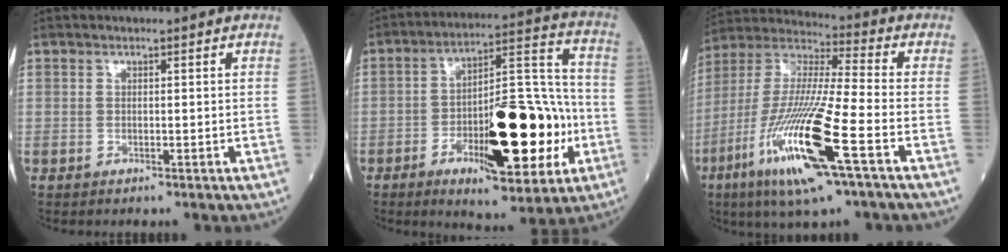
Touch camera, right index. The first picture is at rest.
{"total": 20.1, "force": [-5.7, 6.0, 18.3], "torque": [-0.290, 0.015, -0.076]}
{"total": 20.0, "force": [-8.3, 1.5, 18.1], "torque": [-0.408, -0.040, -0.157]}